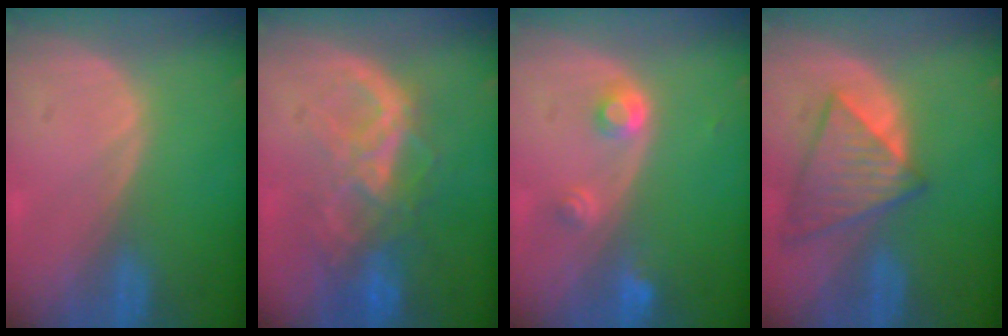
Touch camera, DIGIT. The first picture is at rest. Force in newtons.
{"total": 8.6, "press": 7.5, "slide": 4.2}
{"total": 2.9, "press": 2.9, "slide": 0.5}
{"total": 7.7, "press": 7.1, "slide": 3.0}